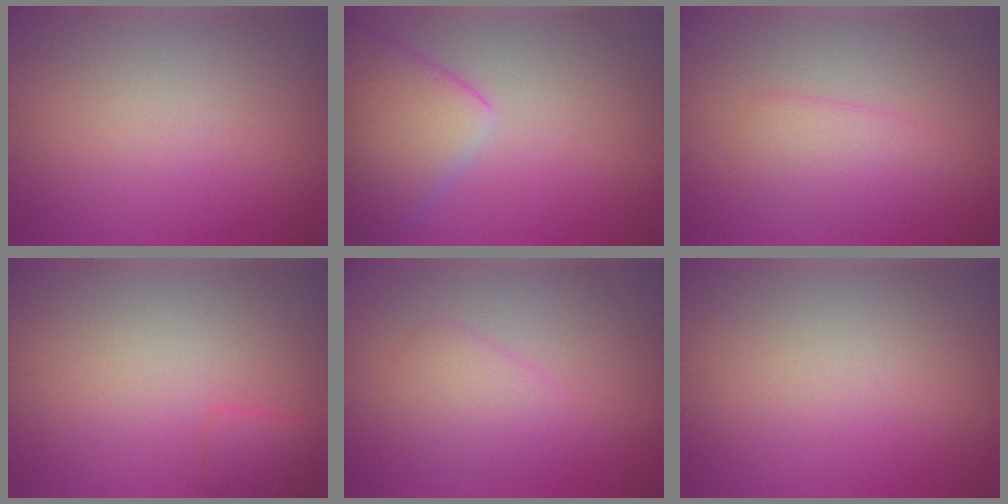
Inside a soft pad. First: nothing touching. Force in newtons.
{"total": 5.9, "press": 5.8, "slide": 0.5}
{"total": 2.8, "press": 2.8, "slide": 0.1}
{"total": 1.7, "press": 1.7, "slide": 0.1}
{"total": 2.6, "press": 2.5, "slide": 0.1}
{"total": 0.0}